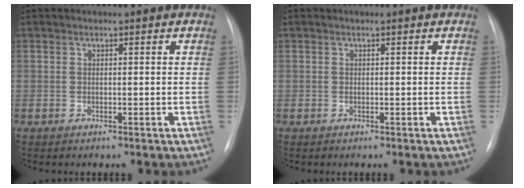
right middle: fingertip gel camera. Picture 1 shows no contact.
{"total": 0.0}